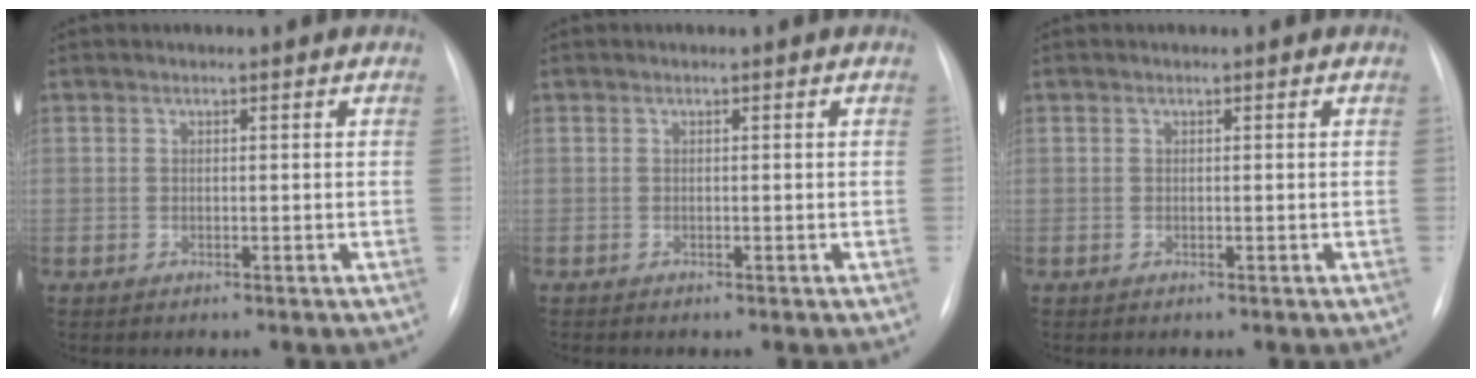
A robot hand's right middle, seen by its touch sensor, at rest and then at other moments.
{"total": 0.0}
{"total": 0.0}